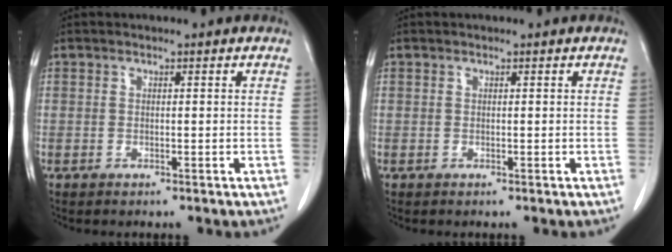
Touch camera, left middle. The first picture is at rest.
{"total": 0.0}